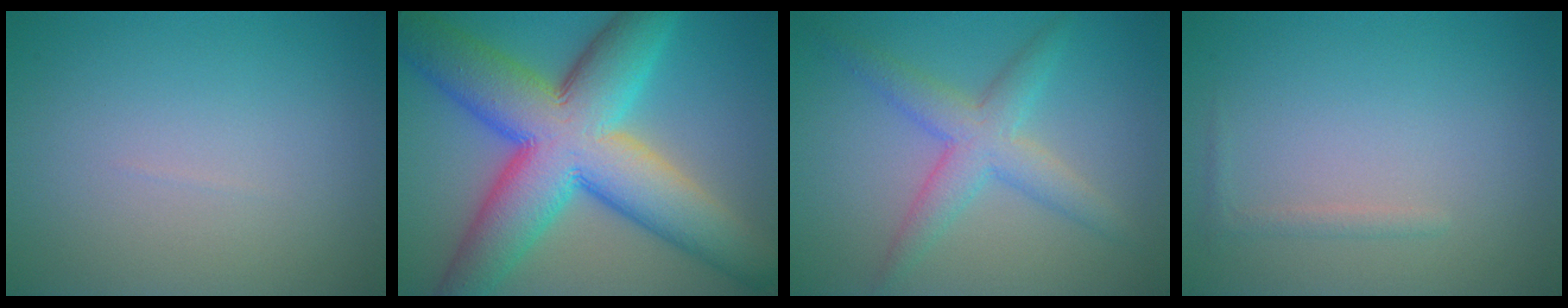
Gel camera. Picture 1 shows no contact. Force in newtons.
{"total": 14.8, "press": 14.8, "slide": 0.4}
{"total": 4.3, "press": 4.3, "slide": 0.1}
{"total": 0.8, "press": 0.8, "slide": 0.0}